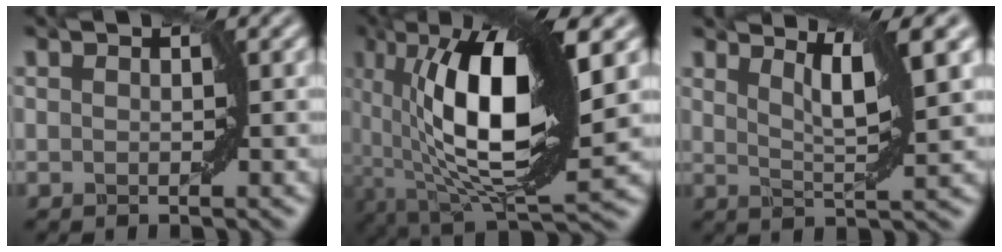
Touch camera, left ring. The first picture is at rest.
{"total": 13.7, "force": [2.0, 4.8, 12.7], "torque": [-0.206, 0.001, 0.029]}
{"total": 5.4, "force": [3.1, 0.7, 4.4], "torque": [-0.064, 0.004, 0.056]}